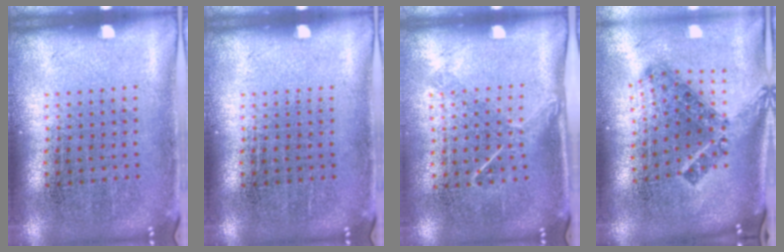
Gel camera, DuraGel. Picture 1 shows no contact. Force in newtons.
{"total": 0.0}
{"total": 1.3, "press": 1.0, "slide": 0.9}
{"total": 1.5, "press": 1.1, "slide": 1.1}